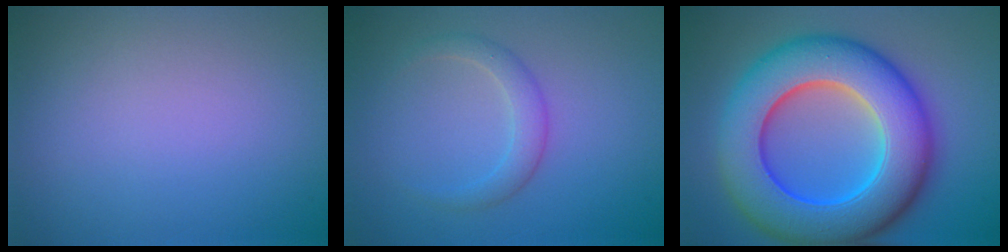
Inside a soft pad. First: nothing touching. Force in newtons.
{"total": 2.0, "press": 2.0, "slide": 0.1}
{"total": 13.3, "press": 13.3, "slide": 0.2}